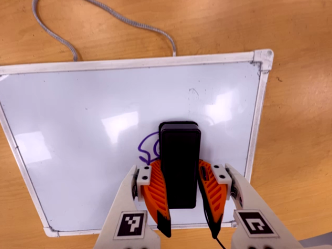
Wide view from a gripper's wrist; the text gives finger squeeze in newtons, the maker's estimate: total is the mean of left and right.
{"total": 16.1, "left": 16.4, "right": 15.8}